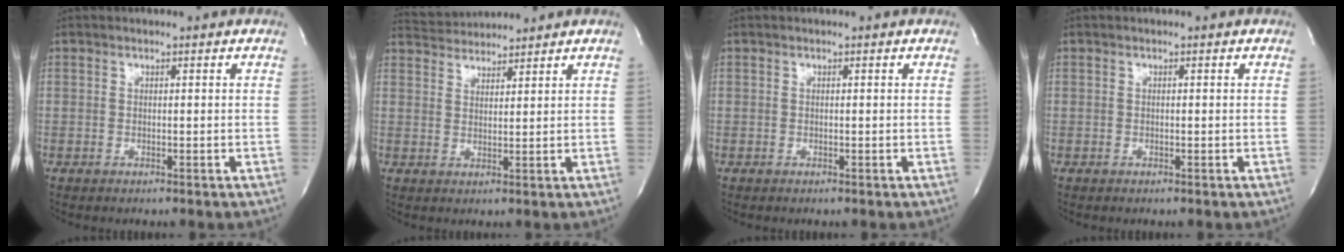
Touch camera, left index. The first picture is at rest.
{"total": 4.5, "force": [4.5, 0.1, -0.1], "torque": [-0.009, 0.021, 0.084]}
{"total": 0.0}
{"total": 0.0}